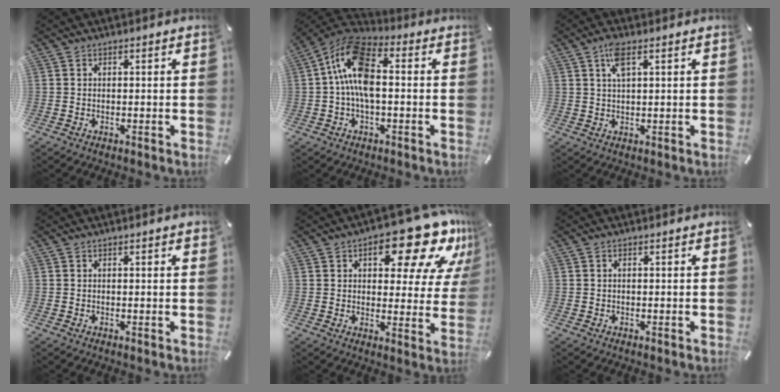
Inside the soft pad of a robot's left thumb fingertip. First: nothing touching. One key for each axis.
{"total": 13.2, "fx": 0.4, "fy": 7.1, "fz": 11.0, "tx": -0.231, "ty": 0.003, "tz": 0.010}
{"total": 4.6, "fx": 2.2, "fy": 1.4, "fz": 3.8, "tx": -0.084, "ty": 0.006, "tz": 0.037}
{"total": 0.5, "fx": 0.2, "fy": 0.1, "fz": 0.4, "tx": 0.001, "ty": -0.001, "tz": 0.001}
{"total": 18.9, "fx": 11.1, "fy": 8.3, "fz": 12.8, "tx": -0.157, "ty": -0.067, "tz": 0.177}
{"total": 0.6, "fx": 0.1, "fy": 0.4, "fz": 0.5, "tx": -0.009, "ty": 0.003, "tz": 0.000}